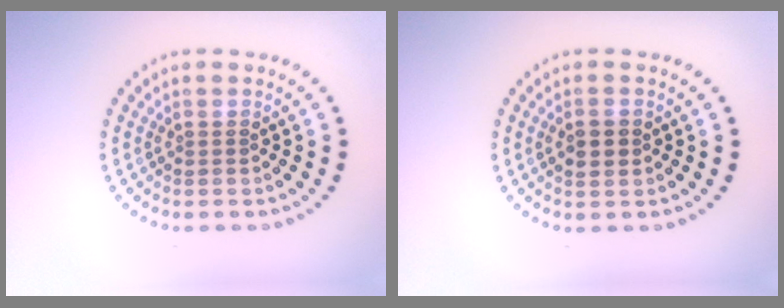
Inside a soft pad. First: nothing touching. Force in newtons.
{"total": 1.7, "press": 1.7, "slide": 0.3}